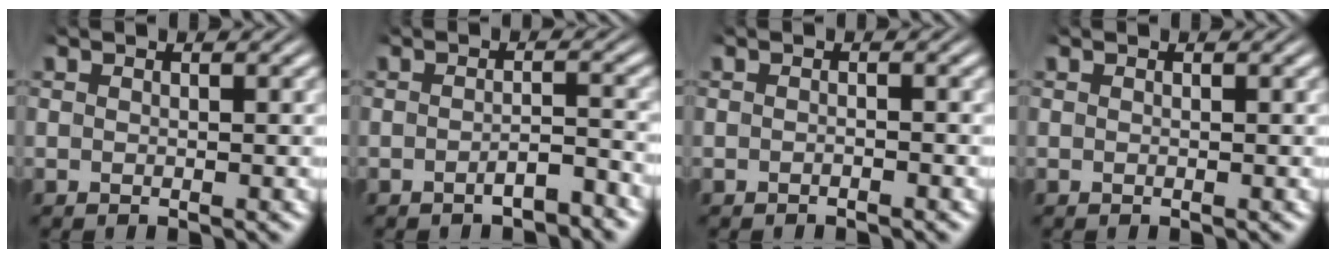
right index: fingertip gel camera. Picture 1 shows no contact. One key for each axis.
{"total": 2.2, "fx": -2.0, "fy": 0.2, "fz": 0.8, "tx": -0.006, "ty": -0.001, "tz": -0.037}
{"total": 0.7, "fx": -0.7, "fy": -0.3, "fz": 0.0, "tx": -0.005, "ty": -0.002, "tz": -0.011}
{"total": 0.0}